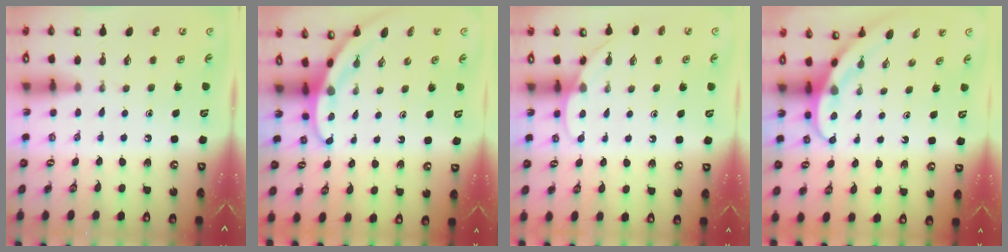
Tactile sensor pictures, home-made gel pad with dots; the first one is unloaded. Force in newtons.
{"total": 3.4, "press": 3.4, "slide": 0.1}
{"total": 4.9, "press": 4.9, "slide": 0.5}
{"total": 4.0, "press": 4.0, "slide": 0.3}